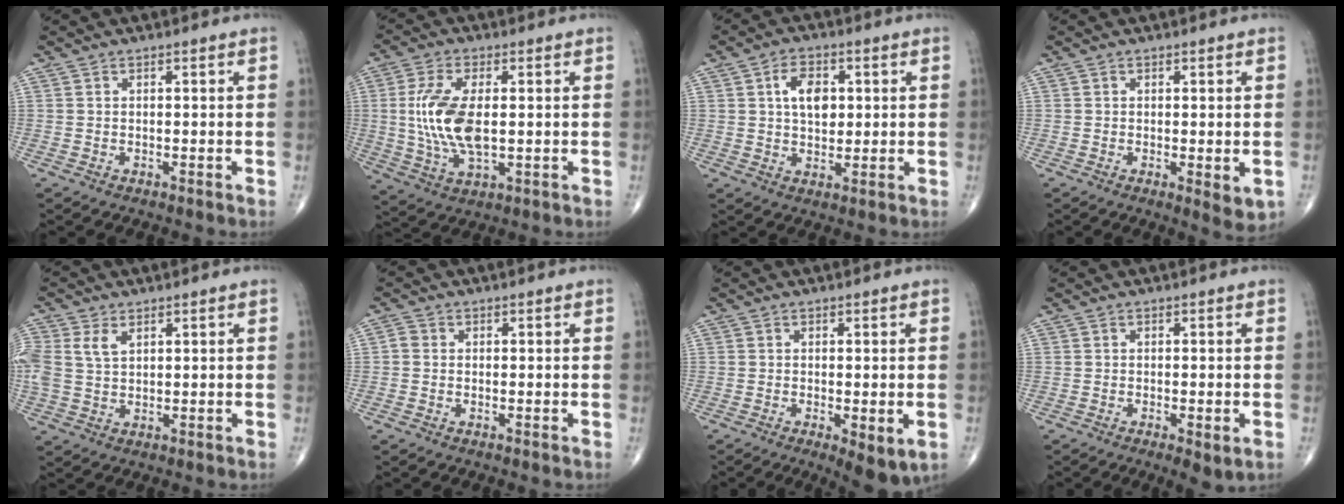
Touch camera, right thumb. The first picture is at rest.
{"total": 12.2, "force": [0.5, 5.7, 10.8], "torque": [-0.227, -0.008, 0.013]}
{"total": 7.0, "force": [1.7, 4.4, 5.2], "torque": [-0.067, -0.003, 0.027]}
{"total": 3.9, "force": [-0.8, 1.3, 3.6], "torque": [-0.049, -0.012, -0.007]}
{"total": 5.3, "force": [2.0, 3.2, 3.6], "torque": [-0.085, 0.004, 0.045]}
{"total": 1.3, "force": [-0.2, 1.1, 0.7], "torque": [-0.009, 0.002, -0.009]}
{"total": 6.2, "force": [-2.0, 1.9, 5.6], "torque": [-0.084, -0.019, -0.028]}
{"total": 4.2, "force": [-1.5, 1.2, 3.7], "torque": [-0.062, -0.010, -0.020]}